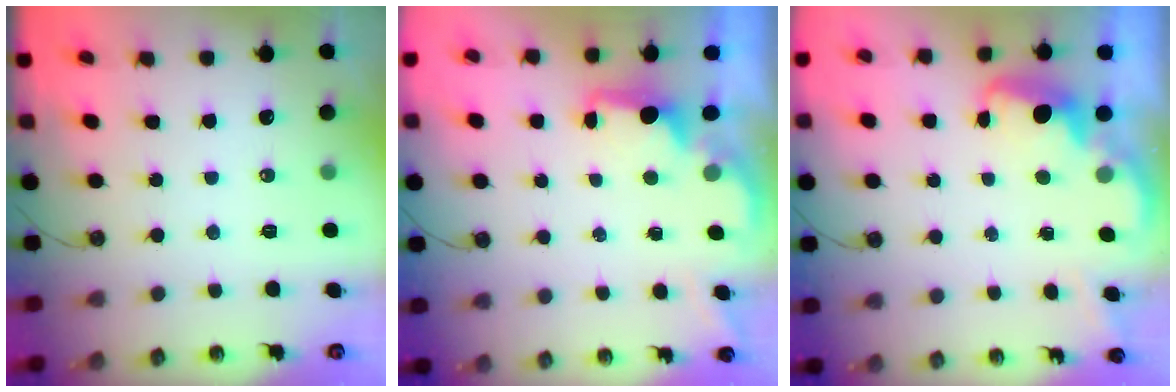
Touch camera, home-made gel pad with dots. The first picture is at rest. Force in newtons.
{"total": 1.7, "press": 1.5, "slide": 0.8}
{"total": 2.8, "press": 2.7, "slide": 0.8}